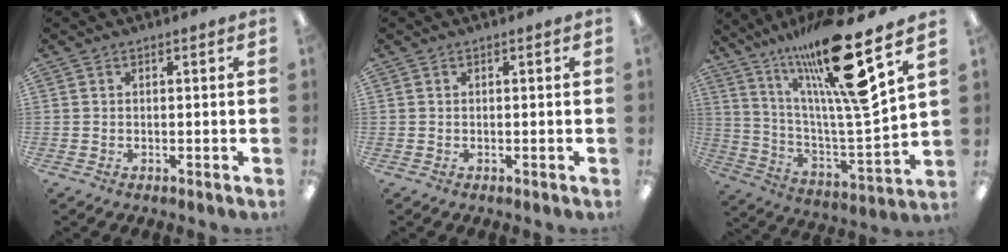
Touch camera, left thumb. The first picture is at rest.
{"total": 0.0}
{"total": 25.0, "force": [17.6, 3.4, 17.4], "torque": [-0.304, -0.096, 0.275]}